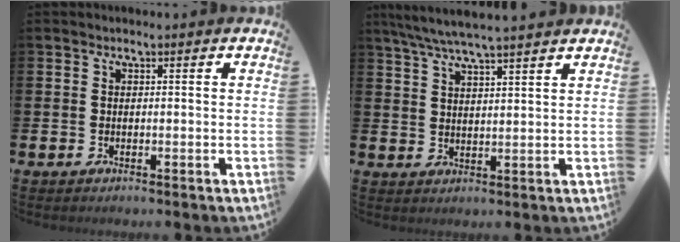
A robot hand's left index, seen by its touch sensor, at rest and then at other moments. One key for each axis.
{"total": 5.5, "fx": 5.1, "fy": 0.0, "fz": 2.1, "tx": -0.059, "ty": -0.018, "tz": 0.093}